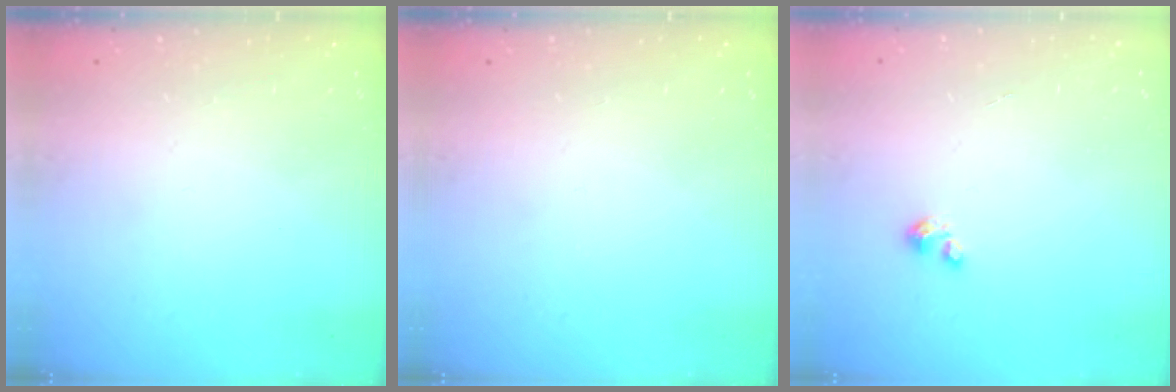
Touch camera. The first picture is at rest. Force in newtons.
{"total": 0.0}
{"total": 1.6, "press": 1.6, "slide": 0.2}